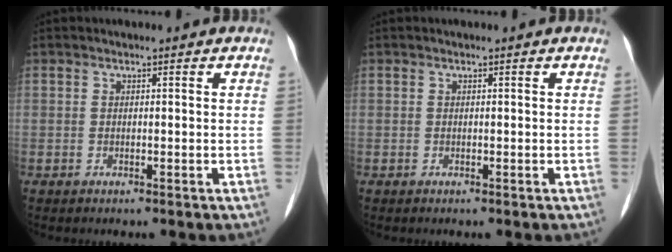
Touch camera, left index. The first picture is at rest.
{"total": 0.0}